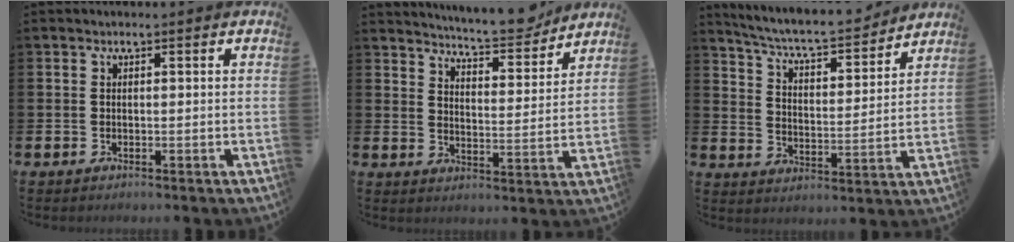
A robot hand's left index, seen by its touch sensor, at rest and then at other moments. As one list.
[{"total": 7.1, "force": [6.9, 0.5, 1.5], "torque": [-0.031, -0.052, 0.117]}, {"total": 7.0, "force": [6.5, 0.9, 2.2], "torque": [-0.073, -0.052, 0.108]}]